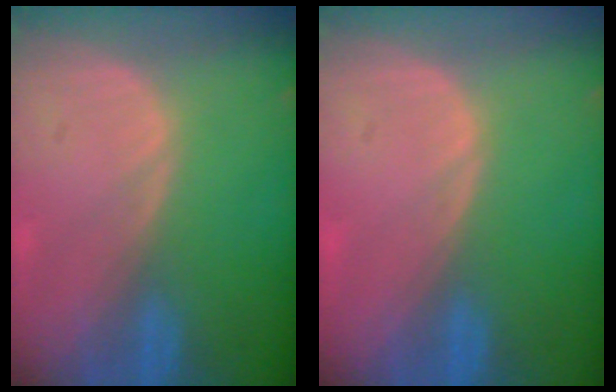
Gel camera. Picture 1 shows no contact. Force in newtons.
{"total": 0.0}